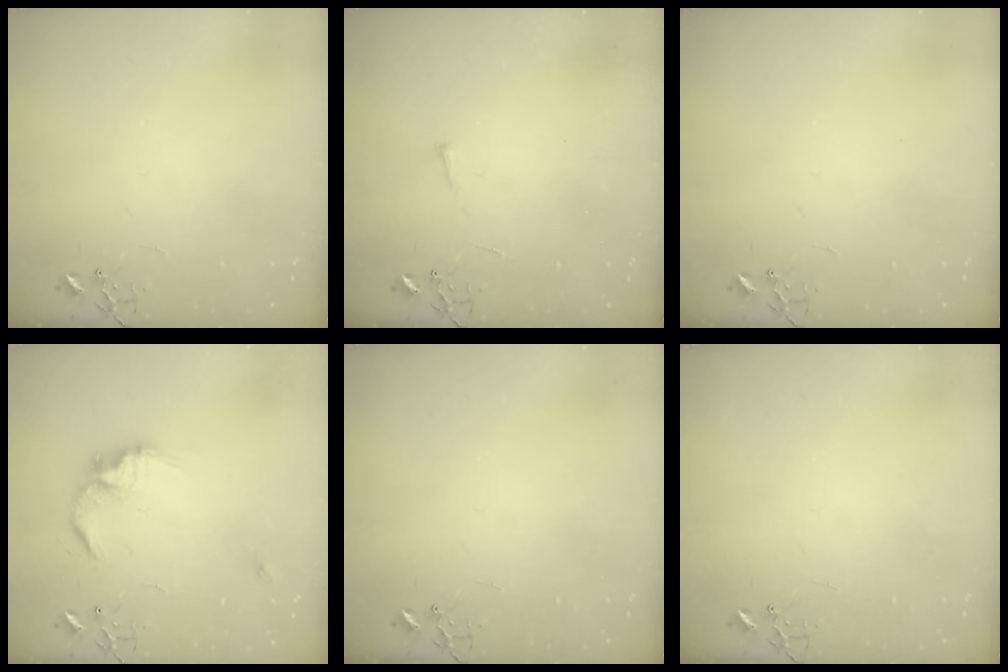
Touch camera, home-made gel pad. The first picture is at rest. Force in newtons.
{"total": 2.9, "press": 2.9, "slide": 0.4}
{"total": 0.0}
{"total": 14.2, "press": 14.1, "slide": 0.9}
{"total": 0.0}
{"total": 0.0}